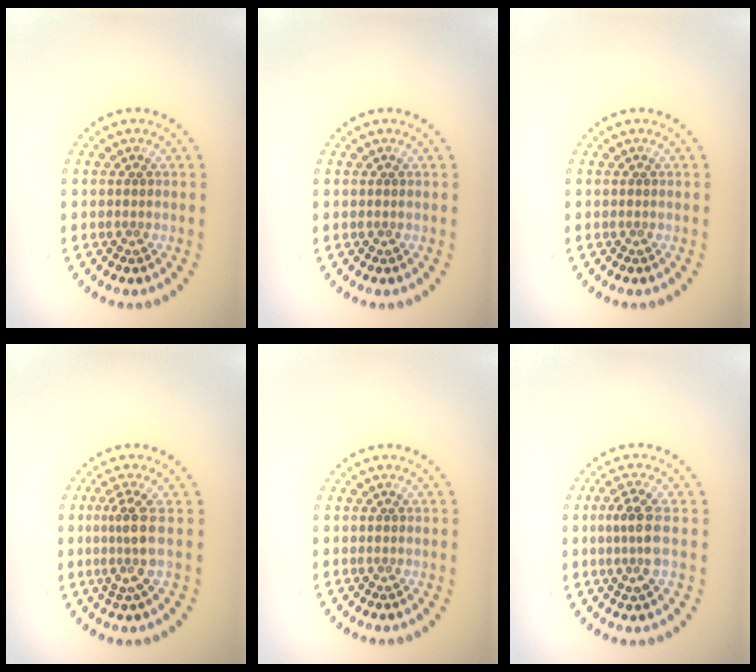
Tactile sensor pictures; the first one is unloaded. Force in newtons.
{"total": 0.0}
{"total": 0.0}
{"total": 2.8, "press": 2.0, "slide": 1.9}
{"total": 0.0}
{"total": 2.8, "press": 2.5, "slide": 1.3}